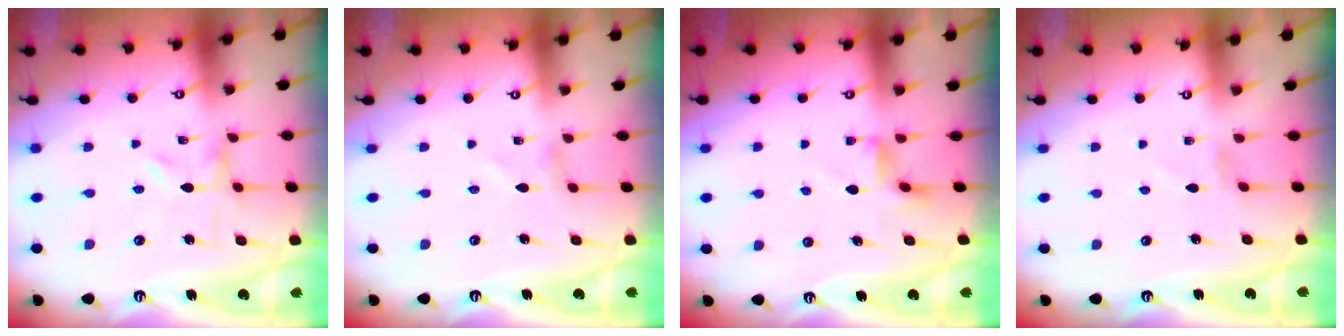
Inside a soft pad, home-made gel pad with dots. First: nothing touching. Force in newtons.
{"total": 1.3, "press": 1.3, "slide": 0.0}
{"total": 4.0, "press": 3.9, "slide": 0.6}
{"total": 0.0}